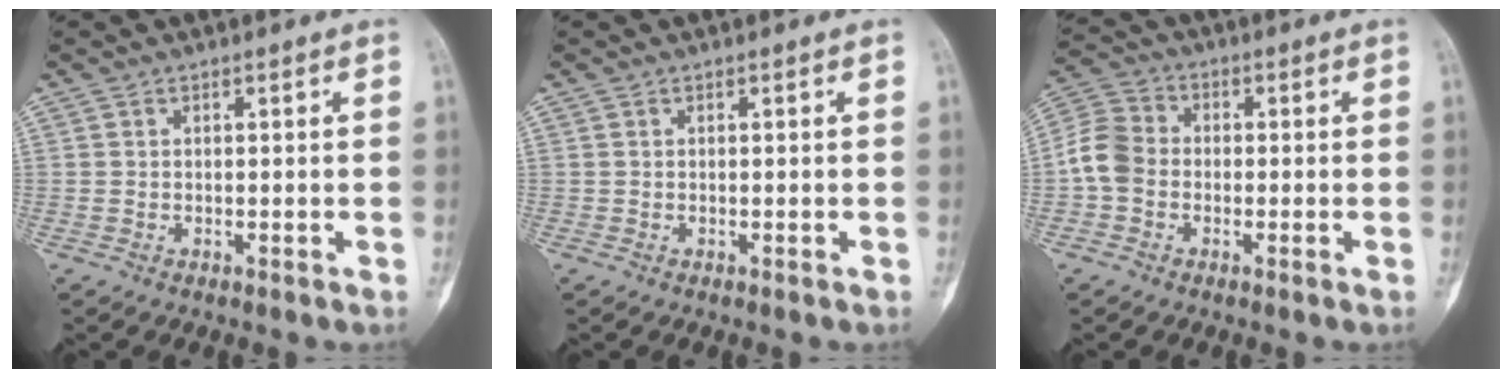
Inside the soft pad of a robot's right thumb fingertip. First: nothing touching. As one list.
[{"total": 0.0}, {"total": 7.0, "force": [-1.4, 5.7, 3.8], "torque": [-0.067, 0.021, -0.043]}]